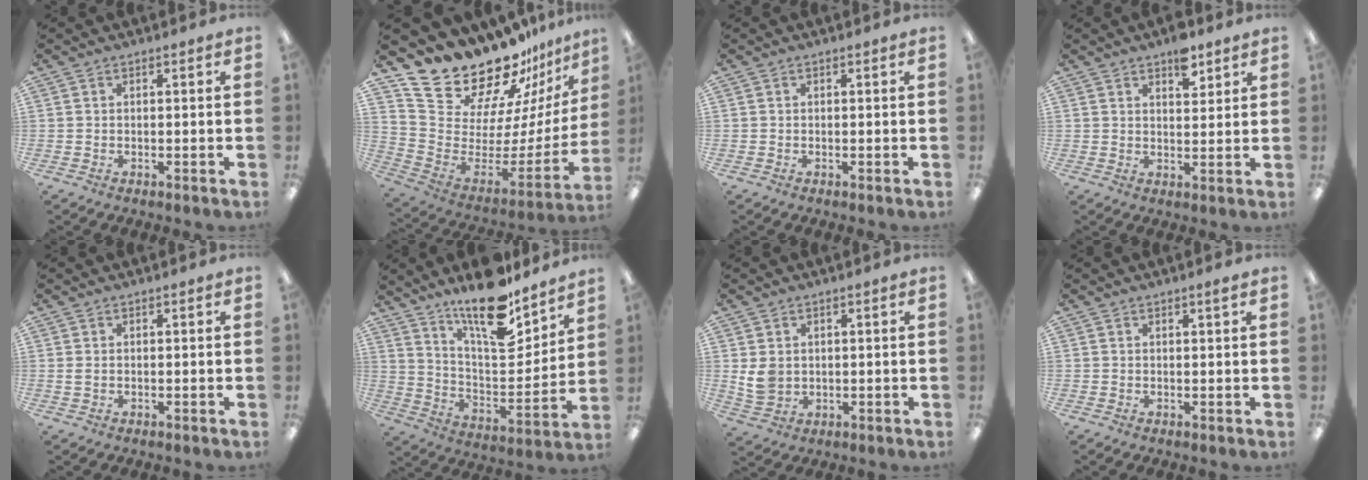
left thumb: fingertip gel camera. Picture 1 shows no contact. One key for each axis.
{"total": 21.7, "fx": 19.6, "fy": 7.3, "fz": 5.8, "tx": -0.102, "ty": -0.174, "tz": 0.365}
{"total": 0.0}
{"total": 6.4, "fx": 4.4, "fy": 3.1, "fz": 3.6, "tx": -0.033, "ty": -0.023, "tz": 0.070}
{"total": 1.0, "fx": 0.3, "fy": 0.6, "fz": 0.8, "tx": -0.016, "ty": 0.003, "tz": 0.005}
{"total": 17.5, "fx": 13.9, "fy": 5.3, "fz": 9.2, "tx": -0.156, "ty": -0.104, "tz": 0.238}
{"total": 5.3, "fx": 1.1, "fy": 4.3, "fz": 2.9, "tx": -0.053, "ty": 0.005, "tz": 0.025}
{"total": 1.0, "fx": 0.8, "fy": 0.2, "fz": 0.6, "tx": -0.012, "ty": 0.002, "tz": 0.013}